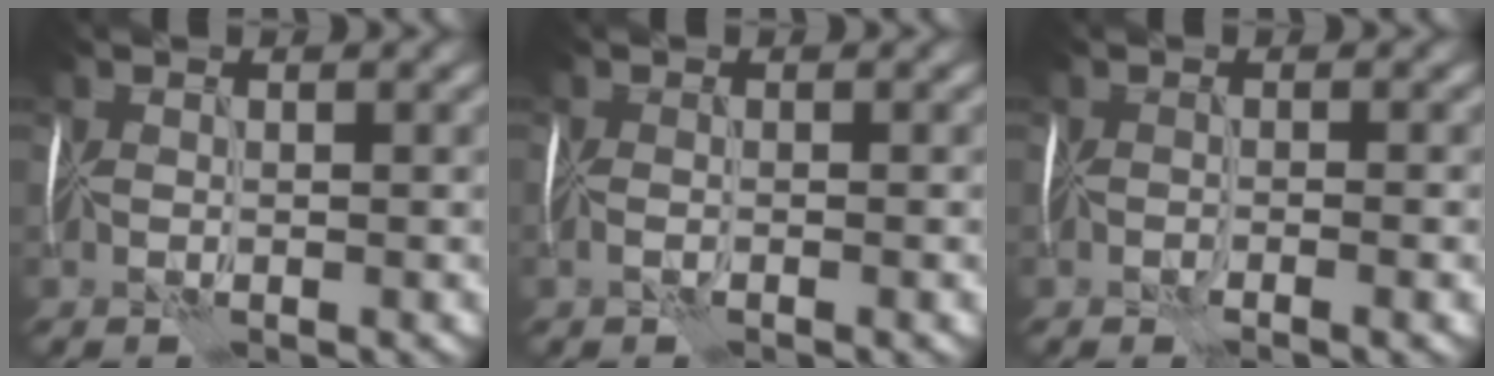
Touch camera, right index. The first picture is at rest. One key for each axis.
{"total": 0.6, "fx": -0.2, "fy": 0.1, "fz": 0.5, "tx": -0.019, "ty": -0.001, "tz": -0.006}
{"total": 1.7, "fx": -0.9, "fy": 0.2, "fz": 1.5, "tx": -0.021, "ty": -0.005, "tz": -0.015}